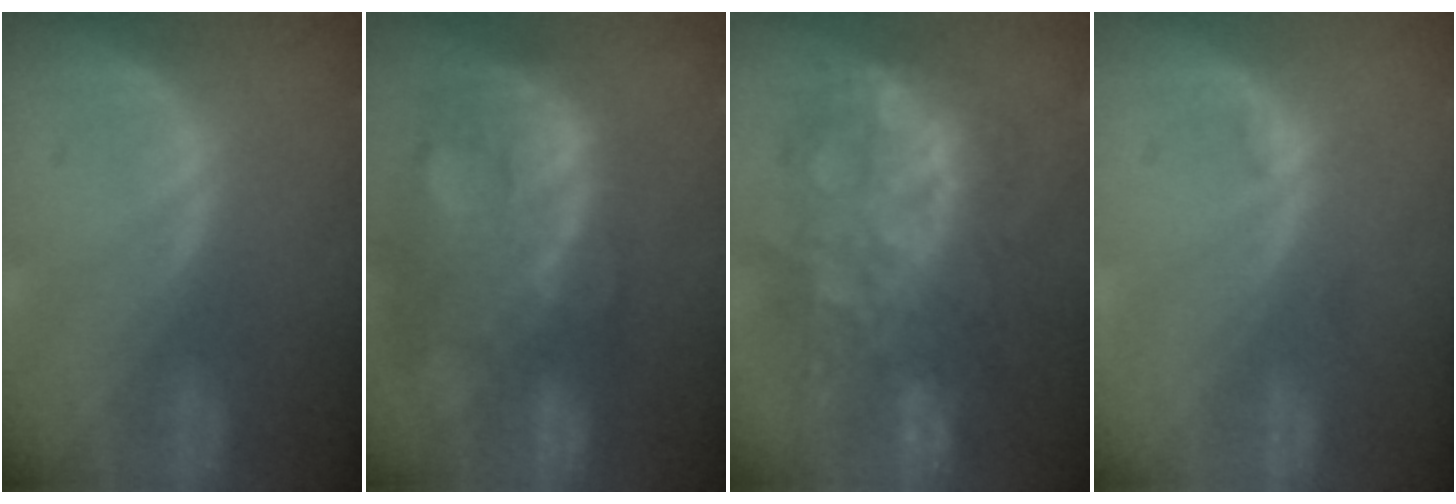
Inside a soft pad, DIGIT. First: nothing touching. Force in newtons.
{"total": 13.8, "press": 11.3, "slide": 8.0}
{"total": 12.2, "press": 12.2, "slide": 1.3}
{"total": 0.8, "press": 0.7, "slide": 0.1}